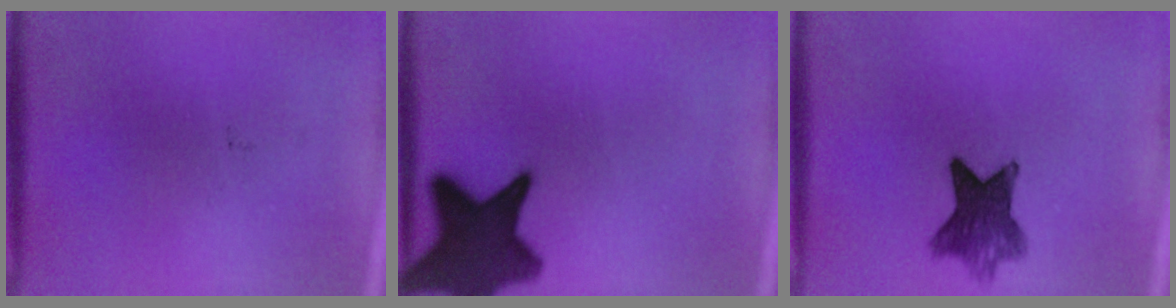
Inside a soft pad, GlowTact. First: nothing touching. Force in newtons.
{"total": 13.4}
{"total": 7.7}